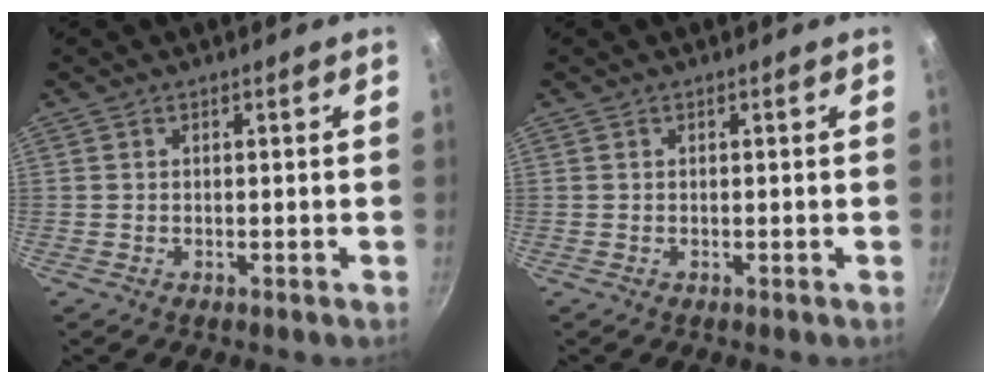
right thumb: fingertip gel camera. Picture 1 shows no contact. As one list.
[{"total": 0.0}]